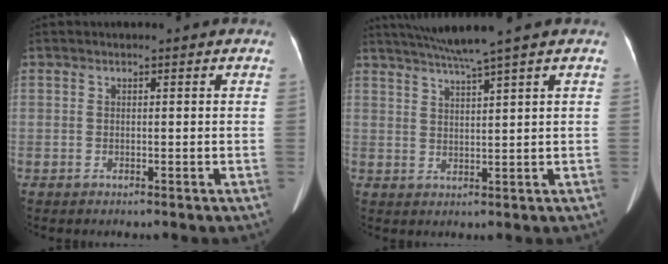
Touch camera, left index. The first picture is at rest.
{"total": 6.1, "force": [4.9, -1.7, 3.2], "torque": [-0.056, 0.006, 0.089]}